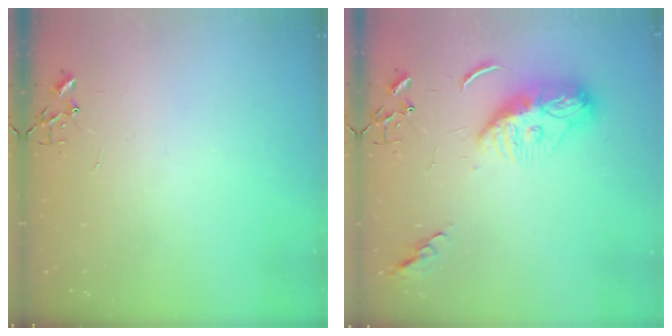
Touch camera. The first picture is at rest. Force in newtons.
{"total": 11.6, "press": 11.6, "slide": 1.0}